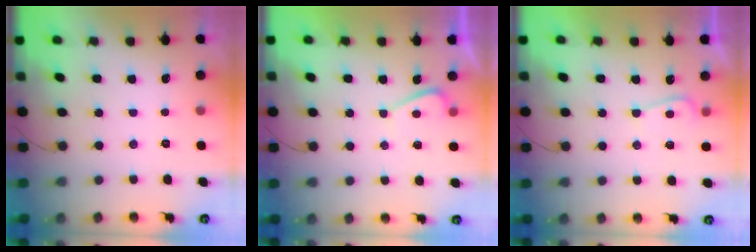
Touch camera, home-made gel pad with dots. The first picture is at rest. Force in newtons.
{"total": 2.3, "press": 2.2, "slide": 0.8}
{"total": 4.3, "press": 4.2, "slide": 0.5}